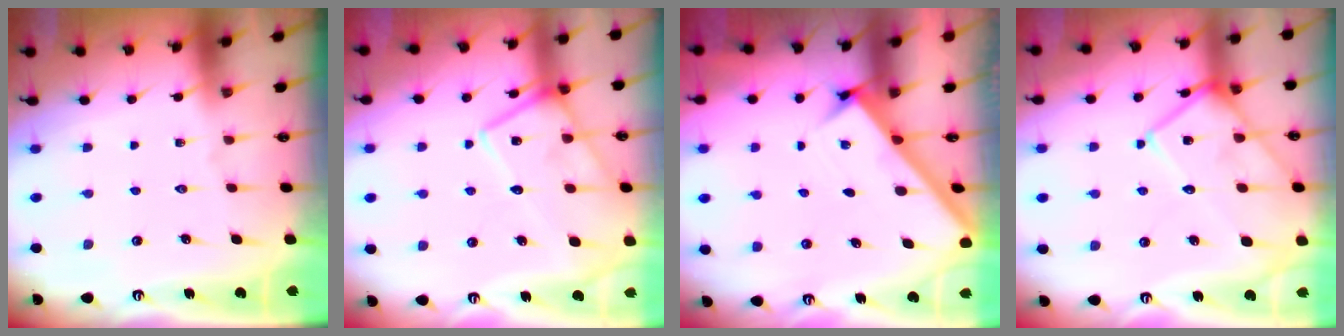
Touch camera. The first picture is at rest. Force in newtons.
{"total": 15.5, "press": 15.5, "slide": 1.1}
{"total": 2.6, "press": 2.6, "slide": 0.3}
{"total": 15.0, "press": 15.0, "slide": 1.2}